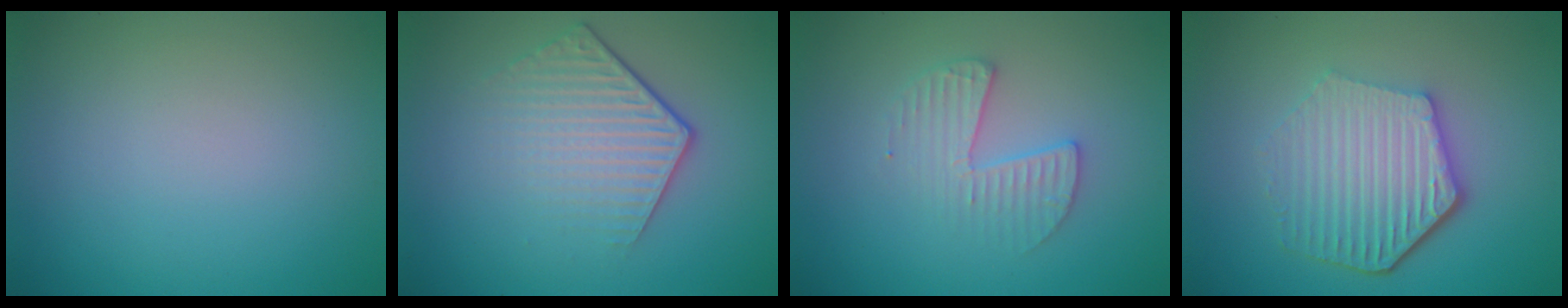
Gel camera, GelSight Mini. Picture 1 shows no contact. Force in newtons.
{"total": 4.4, "press": 3.1, "slide": 3.1}
{"total": 2.7, "press": 2.7, "slide": 0.3}
{"total": 6.1, "press": 4.5, "slide": 4.0}